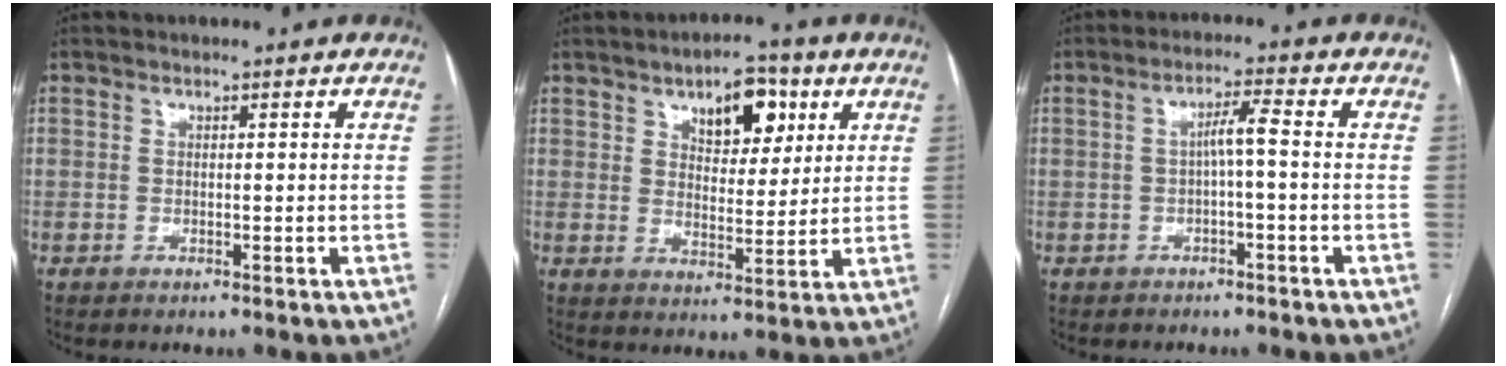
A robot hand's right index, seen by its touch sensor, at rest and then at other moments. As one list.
[{"total": 8.5, "force": [4.3, 4.2, 6.1], "torque": [-0.085, 0.011, 0.067]}, {"total": 3.2, "force": [-0.4, 0.1, 3.2], "torque": [-0.055, 0.013, -0.005]}]